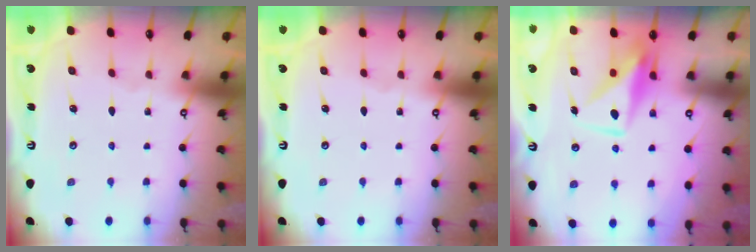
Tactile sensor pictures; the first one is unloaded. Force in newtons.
{"total": 0.0}
{"total": 10.7, "press": 10.6, "slide": 0.5}